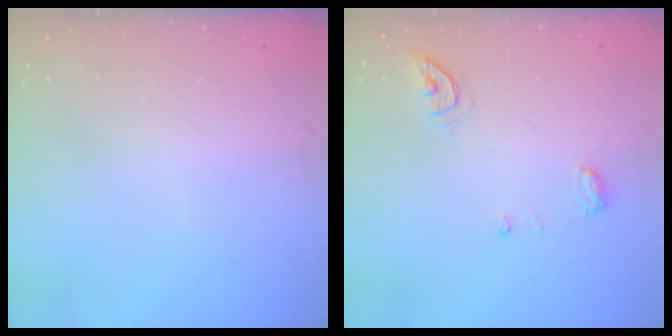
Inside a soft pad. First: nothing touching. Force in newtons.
{"total": 6.4, "press": 6.4, "slide": 0.6}